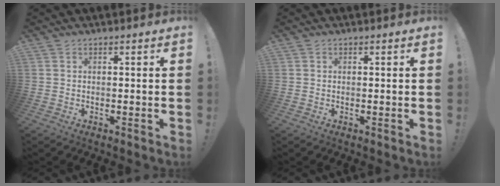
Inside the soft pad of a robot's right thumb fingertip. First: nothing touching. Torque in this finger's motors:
{"motor_torque": [0.21, -0.53, -0.18, 0.09, 0.00]}